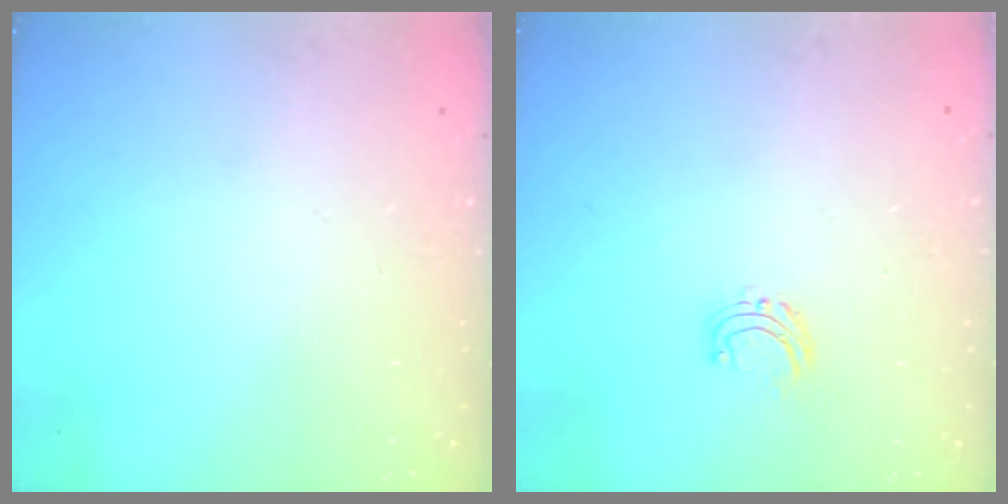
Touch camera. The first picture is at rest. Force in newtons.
{"total": 4.7, "press": 4.7, "slide": 0.4}